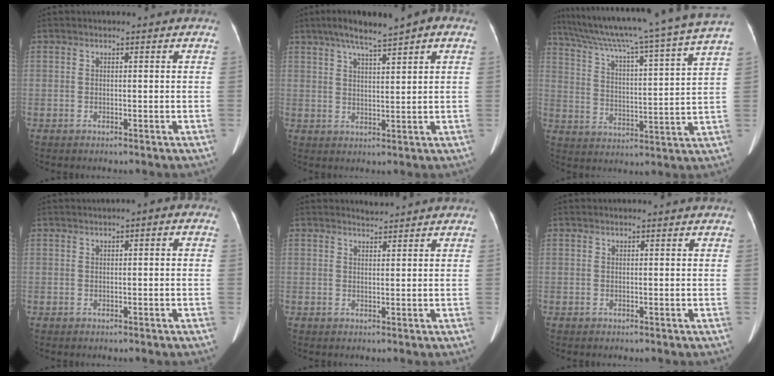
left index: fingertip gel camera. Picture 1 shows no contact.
{"total": 8.5, "force": [5.4, 0.8, 6.5], "torque": [-0.103, 0.031, 0.086]}
{"total": 24.4, "force": [20.5, -2.0, 12.9], "torque": [-0.215, -0.028, 0.291]}
{"total": 1.4, "force": [0.0, 0.6, 1.2], "torque": [-0.011, 0.013, -0.005]}
{"total": 1.1, "force": [1.0, -0.2, -0.3], "torque": [-0.003, -0.002, 0.021]}
{"total": 0.0}